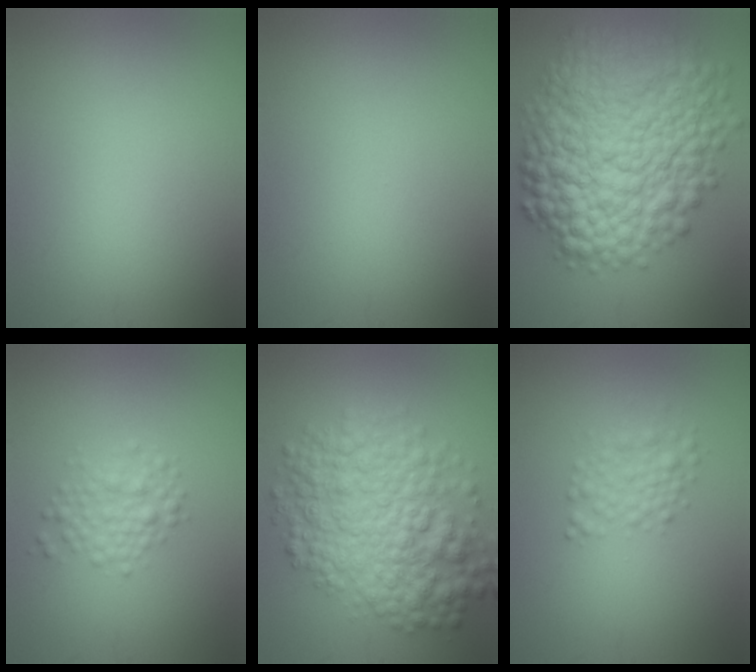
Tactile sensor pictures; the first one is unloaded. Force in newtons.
{"total": 0.0}
{"total": 15.5, "press": 15.5, "slide": 0.1}
{"total": 2.4, "press": 2.4, "slide": 0.1}
{"total": 8.7, "press": 8.7, "slide": 0.1}
{"total": 2.4, "press": 2.4, "slide": 0.1}